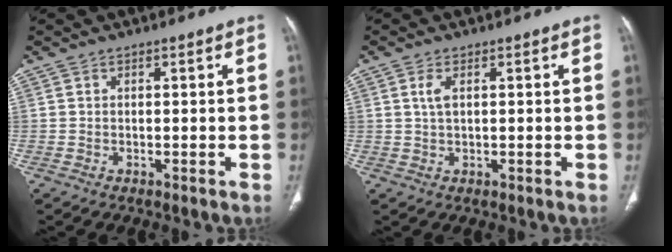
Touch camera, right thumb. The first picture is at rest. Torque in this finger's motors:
{"motor_torque": [-0.44, -0.33, 0.06, -0.10, 0.08]}